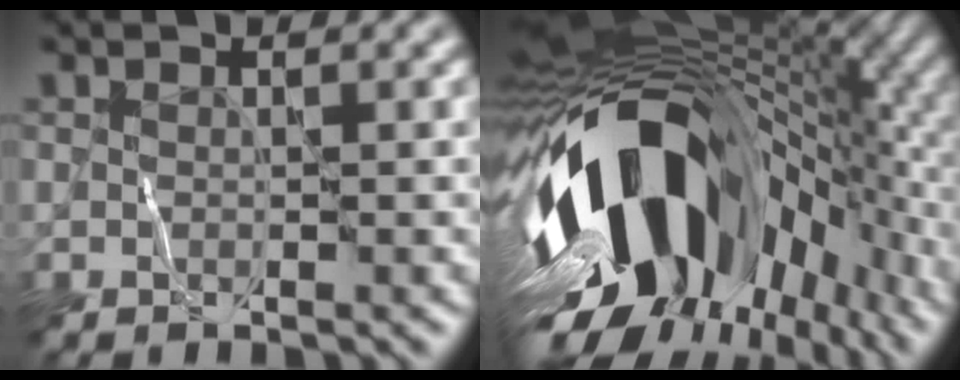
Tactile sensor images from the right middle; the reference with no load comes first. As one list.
[{"total": 18.2, "force": [-4.3, 10.7, 14.1], "torque": [-0.238, -0.023, -0.077]}]